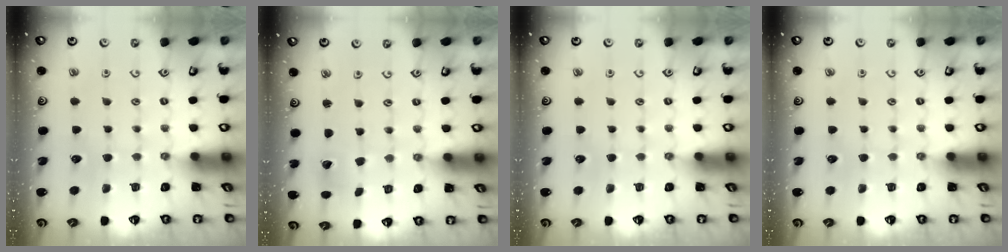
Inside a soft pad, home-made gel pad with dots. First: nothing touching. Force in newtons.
{"total": 0.8, "press": 0.8, "slide": 0.0}
{"total": 0.0}
{"total": 0.0}